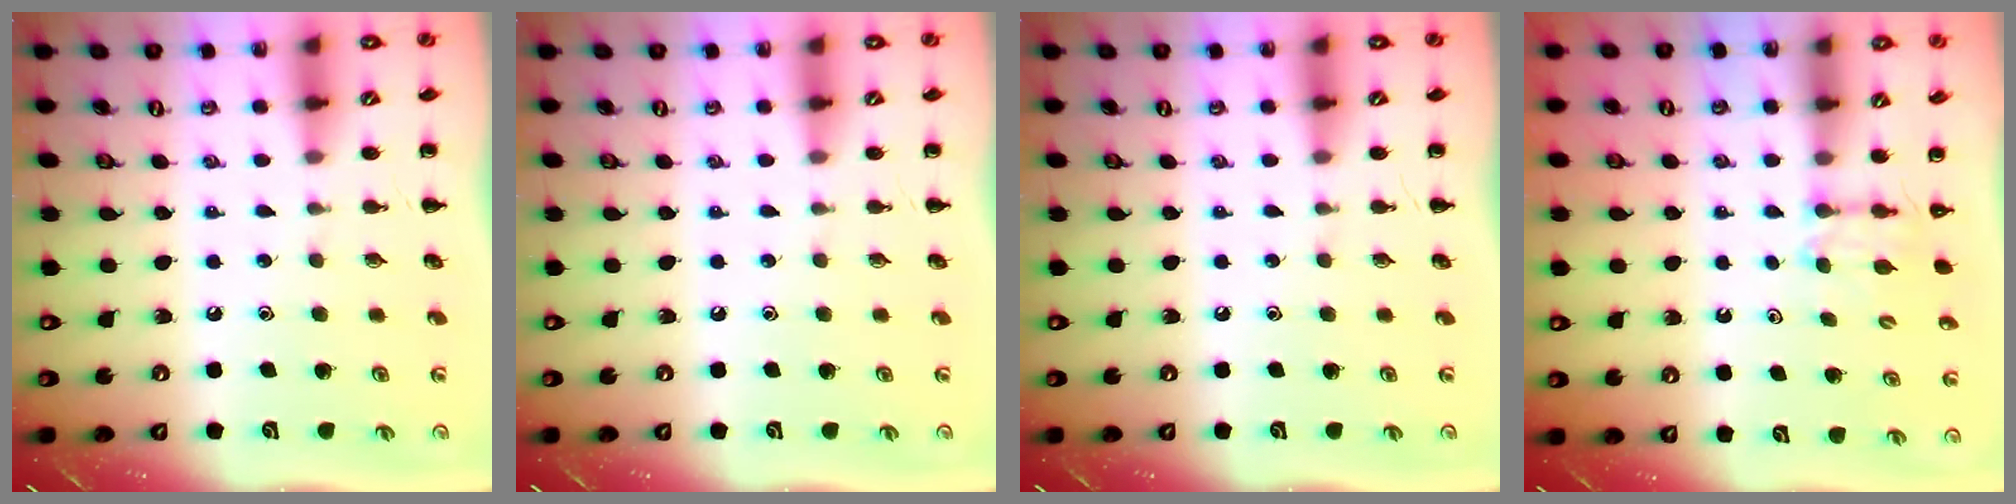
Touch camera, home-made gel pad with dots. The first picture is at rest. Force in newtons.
{"total": 0.0}
{"total": 0.0}
{"total": 3.8, "press": 3.6, "slide": 1.1}